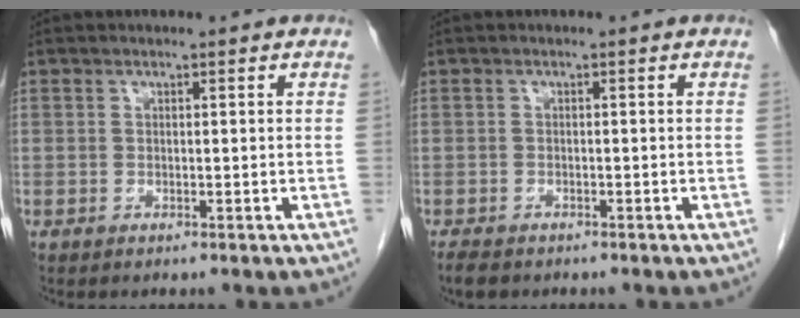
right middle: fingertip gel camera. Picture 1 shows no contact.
{"total": 3.0, "force": [-2.4, 1.3, 1.2], "torque": [-0.026, -0.005, -0.034]}